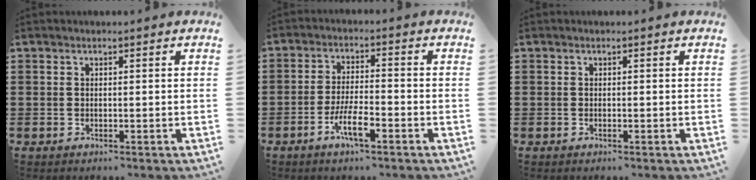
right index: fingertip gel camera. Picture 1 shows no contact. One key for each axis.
{"total": 5.9, "fx": -3.1, "fy": 1.4, "fz": 4.9, "tx": -0.107, "ty": -0.008, "tz": -0.060}
{"total": 0.0}